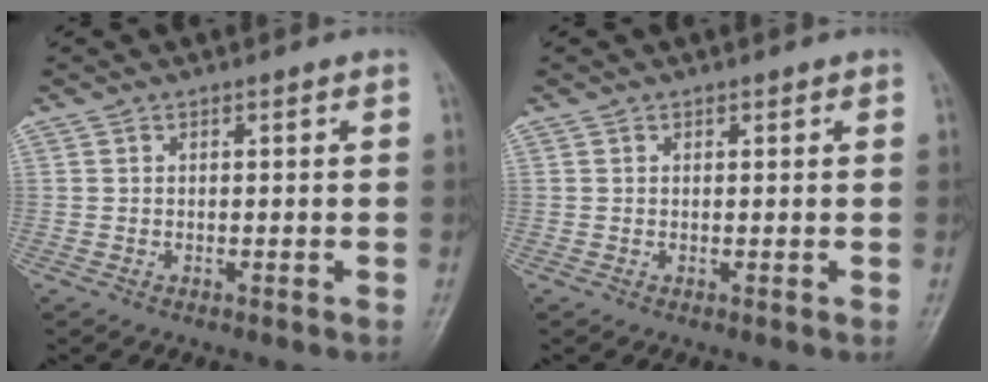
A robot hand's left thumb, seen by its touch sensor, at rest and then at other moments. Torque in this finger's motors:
{"motor_torque": [-0.24, 0.01, -0.42, 0.02, 0.00]}